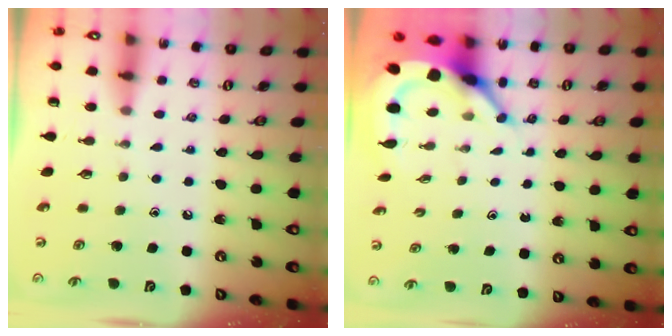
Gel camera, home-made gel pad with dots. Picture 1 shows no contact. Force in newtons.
{"total": 7.7, "press": 7.7, "slide": 0.7}